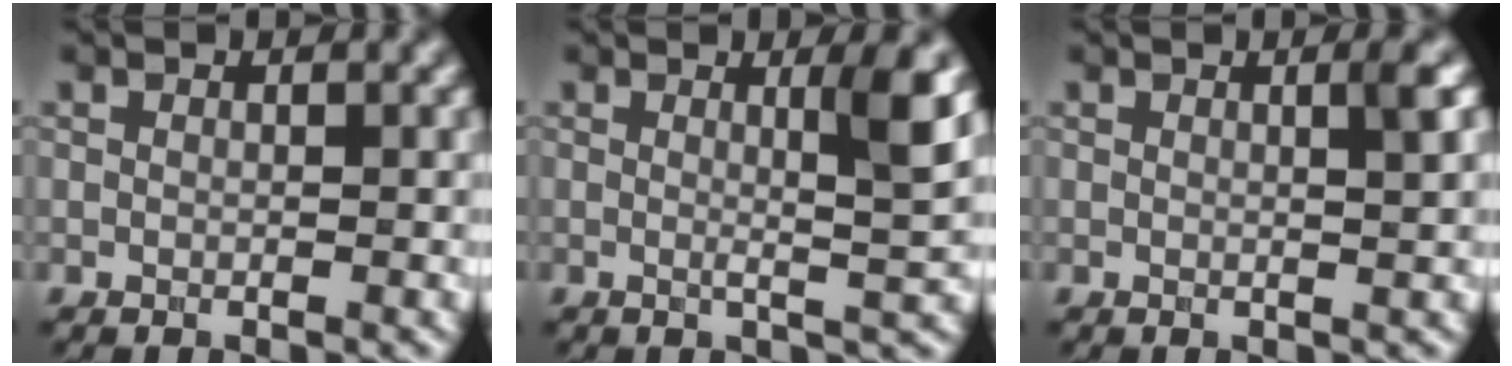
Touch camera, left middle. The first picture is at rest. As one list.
[{"total": 4.1, "force": [0.7, 0.6, 4.0], "torque": [-0.057, -0.005, 0.009]}, {"total": 1.9, "force": [0.4, 0.4, 1.8], "torque": [-0.023, 0.001, 0.000]}]